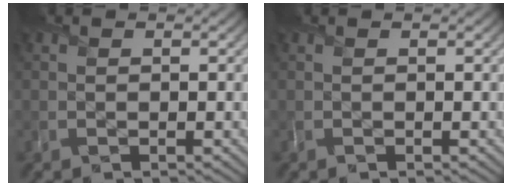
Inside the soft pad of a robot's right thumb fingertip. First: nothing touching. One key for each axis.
{"total": 0.0}